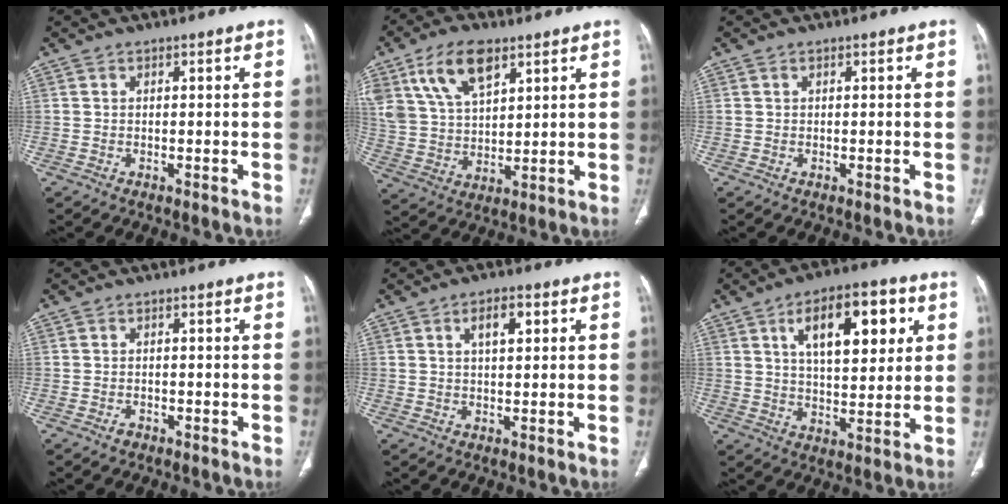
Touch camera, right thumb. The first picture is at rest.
{"total": 13.4, "force": [7.3, 6.9, 8.8], "torque": [-0.152, -0.019, 0.146]}
{"total": 0.0}
{"total": 1.1, "force": [-0.7, 0.7, 0.5], "torque": [-0.008, 0.004, -0.010]}
{"total": 4.5, "force": [1.7, 2.1, 3.7], "torque": [-0.054, 0.001, 0.027]}
{"total": 15.9, "force": [6.0, 7.4, 12.8], "torque": [-0.157, -0.009, 0.094]}